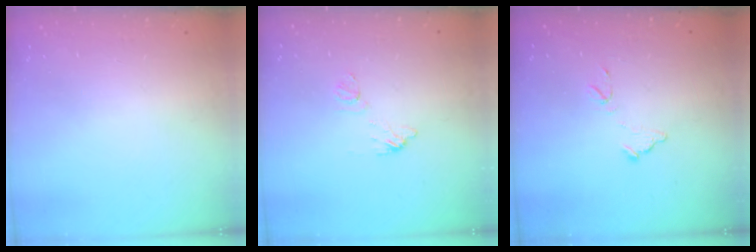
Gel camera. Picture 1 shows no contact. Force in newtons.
{"total": 6.9, "press": 6.8, "slide": 0.5}
{"total": 6.9, "press": 6.9, "slide": 0.4}